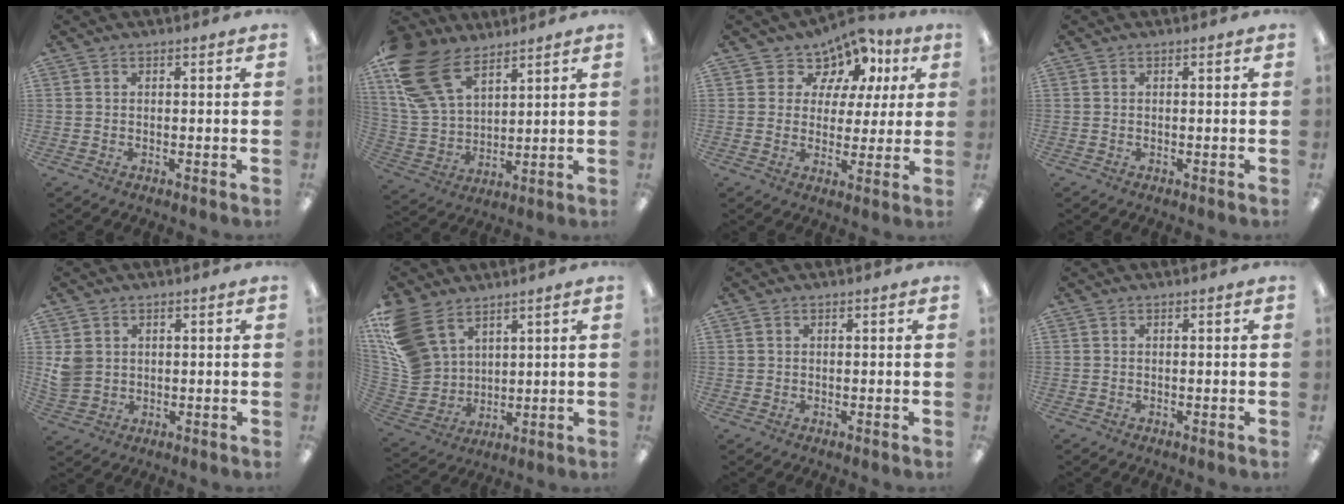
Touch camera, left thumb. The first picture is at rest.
{"total": 18.7, "force": [11.1, 10.5, 10.9], "torque": [-0.259, -0.036, 0.210]}
{"total": 9.3, "force": [6.1, 6.8, 2.0], "torque": [-0.054, -0.040, 0.116]}
{"total": 0.0}
{"total": 4.7, "force": [1.2, 4.3, 1.3], "torque": [-0.026, 0.007, 0.025]}
{"total": 15.6, "force": [8.9, 10.6, 7.3], "torque": [-0.189, -0.033, 0.180]}
{"total": 0.8, "force": [0.3, 0.7, 0.0], "torque": [0.000, 0.003, 0.005]}
{"total": 0.0}